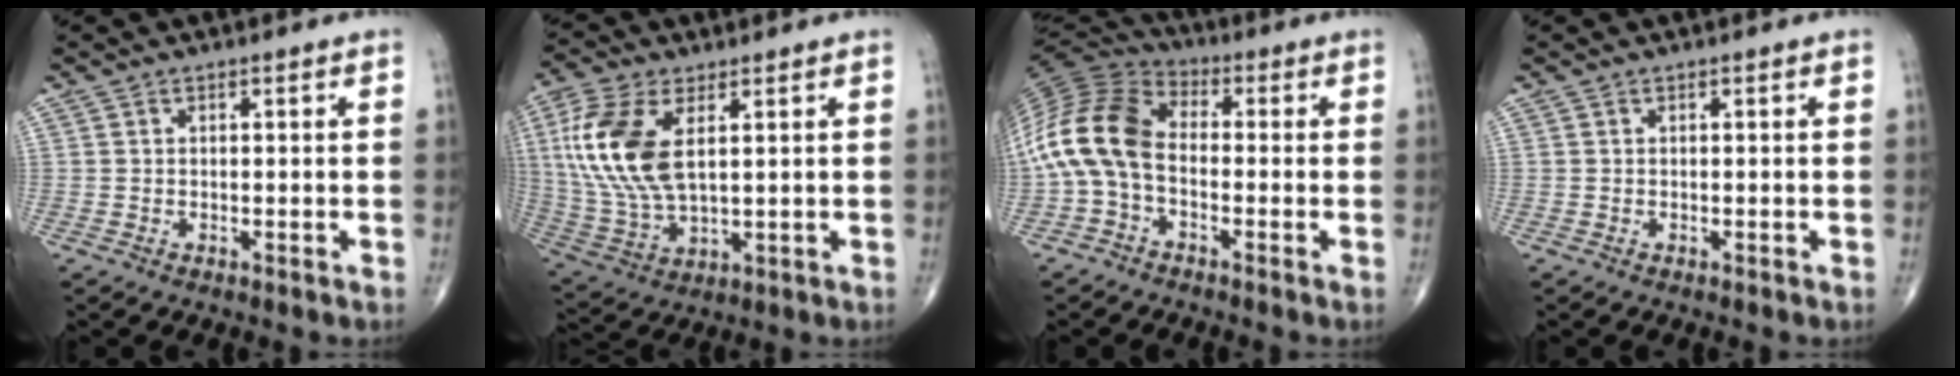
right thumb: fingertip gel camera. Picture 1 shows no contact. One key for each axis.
{"total": 16.0, "fx": 4.0, "fy": 8.1, "fz": 13.2, "tx": -0.293, "ty": -0.006, "tz": 0.084}
{"total": 14.4, "fx": -2.0, "fy": 9.1, "fz": 10.9, "tx": -0.225, "ty": 0.043, "tz": -0.052}
{"total": 0.0}